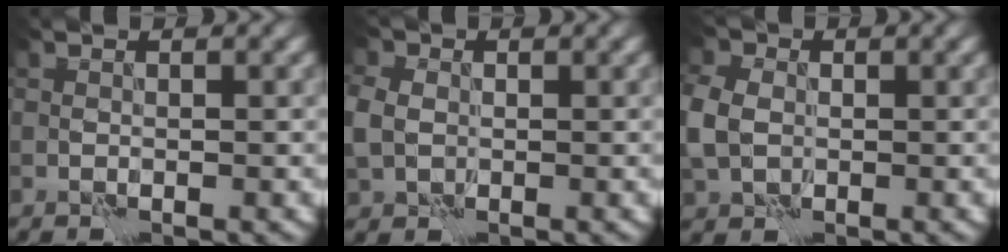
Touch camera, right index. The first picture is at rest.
{"total": 3.8, "force": [0.0, 3.2, 2.0], "torque": [-0.066, 0.001, 0.002]}
{"total": 5.0, "force": [-0.2, 4.0, 3.0], "torque": [-0.097, -0.001, -0.004]}